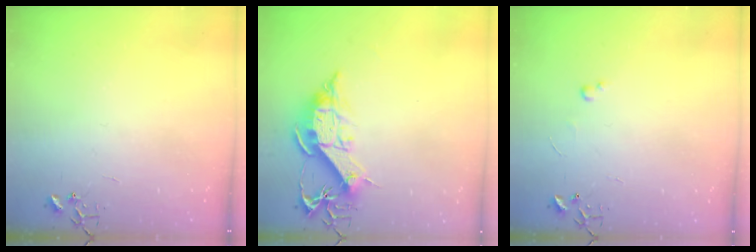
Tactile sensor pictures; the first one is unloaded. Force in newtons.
{"total": 13.0, "press": 12.9, "slide": 1.5}
{"total": 2.6, "press": 2.6, "slide": 0.4}